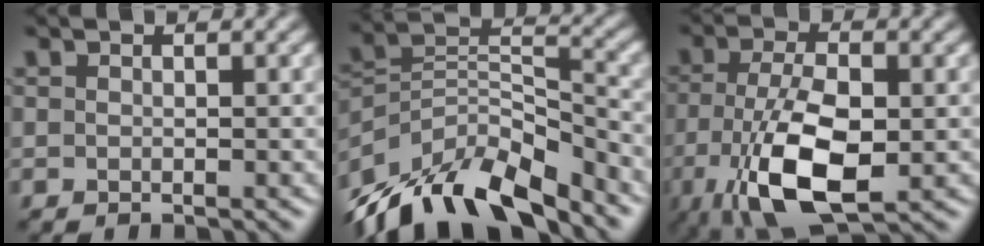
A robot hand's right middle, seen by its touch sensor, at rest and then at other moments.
{"total": 11.6, "force": [-9.4, 4.3, 5.3], "torque": [-0.095, 0.009, -0.180]}
{"total": 9.0, "force": [-3.2, 3.8, 7.5], "torque": [-0.163, -0.013, -0.057]}